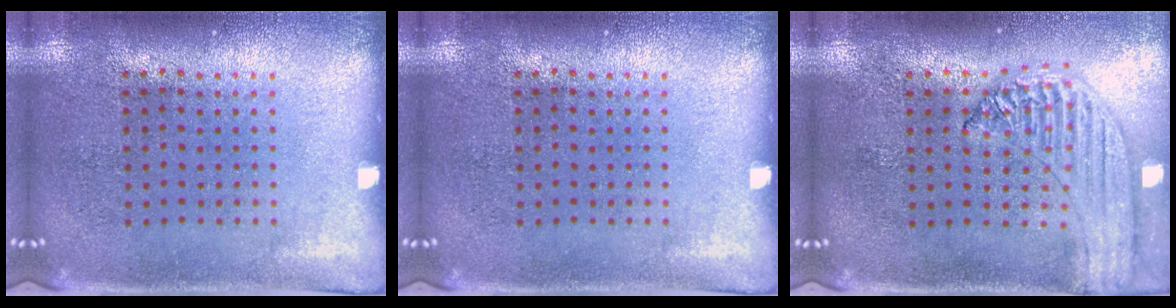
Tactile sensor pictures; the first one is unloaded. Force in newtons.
{"total": 0.0}
{"total": 1.3, "press": 1.2, "slide": 0.2}